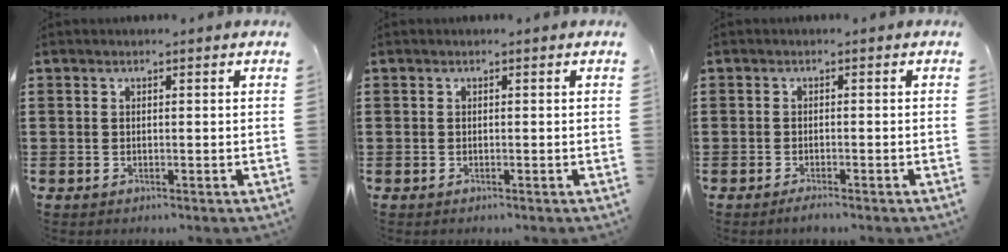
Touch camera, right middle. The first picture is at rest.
{"total": 0.0}
{"total": 1.2, "force": [-1.0, 0.1, 0.7], "torque": [-0.012, -0.005, -0.017]}